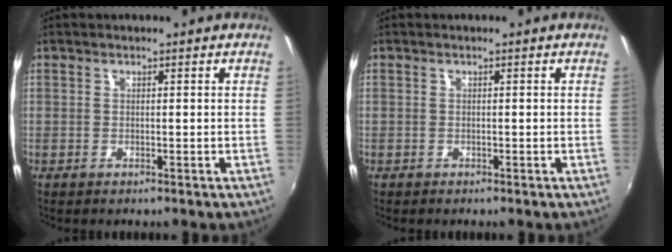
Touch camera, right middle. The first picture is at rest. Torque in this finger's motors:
{"motor_torque": [1.07, -1.07, -0.08, -0.21]}